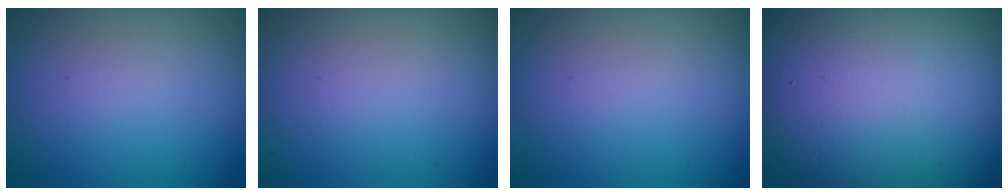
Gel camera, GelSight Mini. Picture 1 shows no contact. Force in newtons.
{"total": 0.0}
{"total": 0.0}
{"total": 21.1, "press": 21.1, "slide": 0.7}